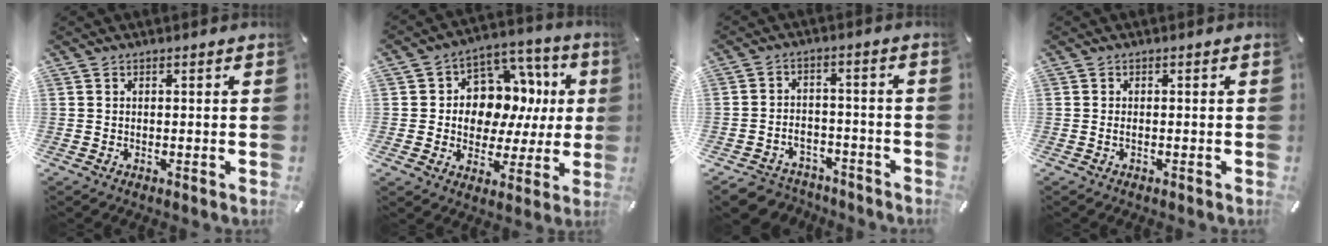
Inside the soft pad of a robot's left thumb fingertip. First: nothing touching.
{"total": 11.5, "force": [2.4, 10.0, 5.2], "torque": [-0.080, -0.029, 0.054]}
{"total": 5.6, "force": [-3.8, 3.9, 1.5], "torque": [-0.031, 0.018, -0.074]}
{"total": 0.8, "force": [-0.4, 0.3, 0.7], "torque": [-0.015, -0.002, -0.006]}